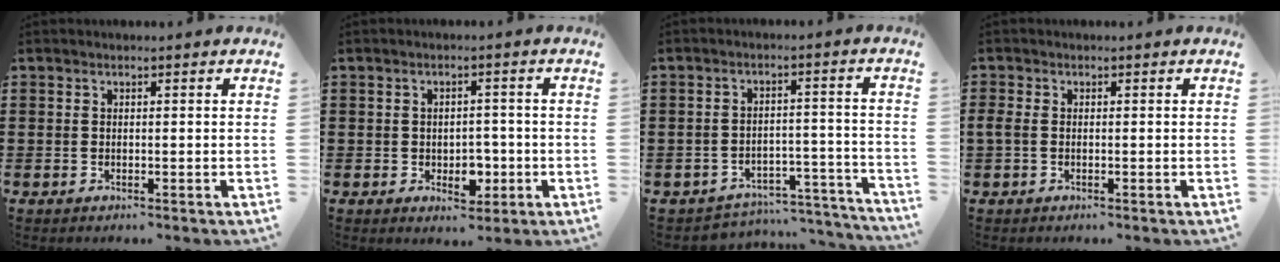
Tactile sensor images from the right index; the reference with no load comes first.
{"total": 3.6, "force": [-1.1, 2.6, 2.3], "torque": [-0.038, 0.001, -0.023]}
{"total": 4.5, "force": [-4.4, 1.1, 0.7], "torque": [-0.015, 0.009, -0.090]}
{"total": 1.2, "force": [-0.3, 0.7, 1.0], "torque": [-0.036, -0.006, -0.012]}